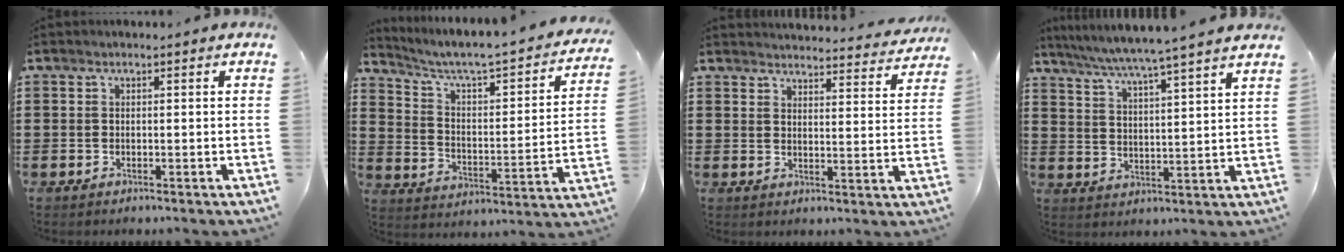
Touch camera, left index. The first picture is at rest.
{"total": 3.8, "force": [2.9, 0.4, 2.3], "torque": [-0.062, -0.036, 0.036]}
{"total": 3.8, "force": [3.8, -0.1, 0.3], "torque": [-0.014, -0.026, 0.065]}
{"total": 5.6, "force": [5.0, -1.3, 2.3], "torque": [-0.065, -0.038, 0.080]}